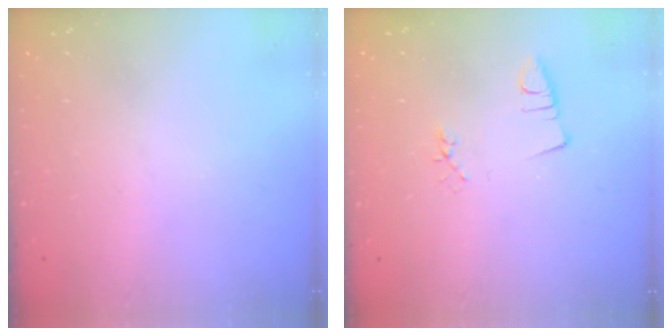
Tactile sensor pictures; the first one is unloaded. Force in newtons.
{"total": 2.2, "press": 1.7, "slide": 1.4}